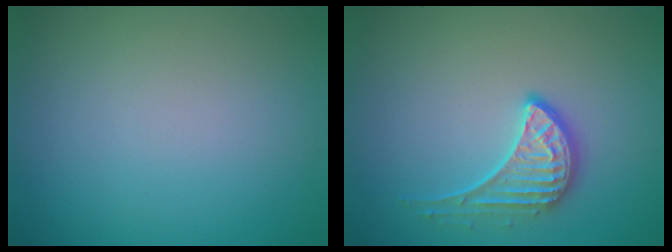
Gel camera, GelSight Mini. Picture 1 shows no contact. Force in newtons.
{"total": 2.7, "press": 2.2, "slide": 1.6}